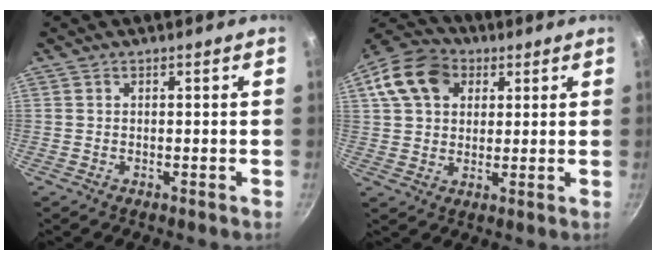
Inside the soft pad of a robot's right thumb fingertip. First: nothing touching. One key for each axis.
{"total": 12.9, "fx": 4.4, "fy": 9.7, "fz": 7.2, "tx": -0.116, "ty": 0.015, "tz": 0.062}